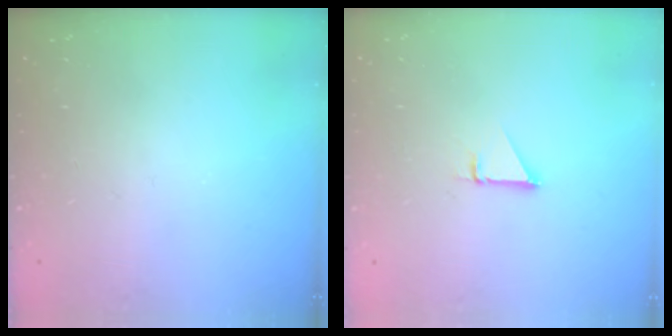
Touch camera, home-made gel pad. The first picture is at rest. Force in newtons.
{"total": 0.9, "press": 0.9, "slide": 0.1}